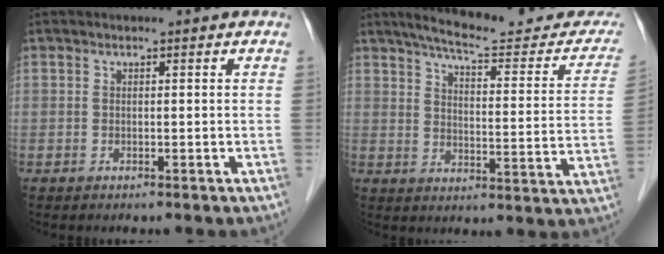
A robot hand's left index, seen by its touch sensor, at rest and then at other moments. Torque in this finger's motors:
{"motor_torque": [0.44, -0.85, 0.05, 0.00]}